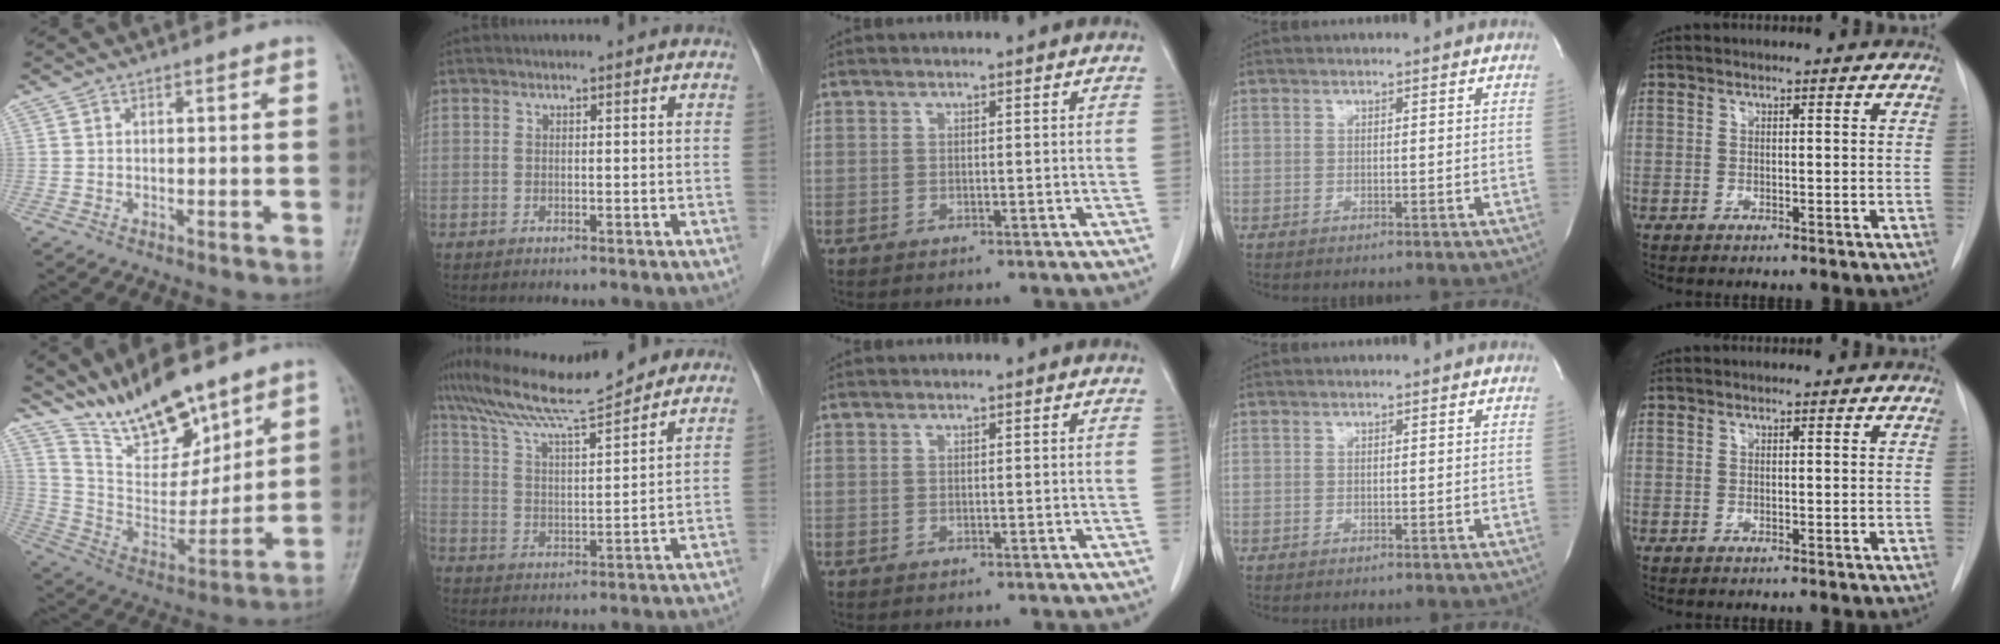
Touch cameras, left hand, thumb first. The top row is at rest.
{"thumb": {"total": 16.7, "force": [13.1, 5.9, 8.5], "torque": [-0.106, -0.075, 0.248]}, "index": {"total": 15.7, "force": [13.4, 1.1, 8.0], "torque": [-0.148, 0.023, 0.225]}}